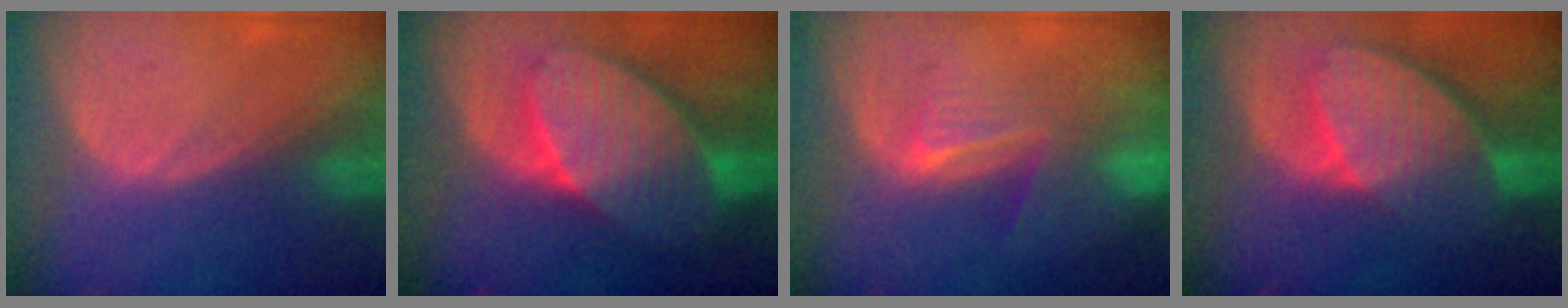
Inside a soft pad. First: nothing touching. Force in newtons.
{"total": 10.8, "press": 10.8, "slide": 0.6}
{"total": 8.2, "press": 7.1, "slide": 4.0}
{"total": 10.2, "press": 8.9, "slide": 5.1}